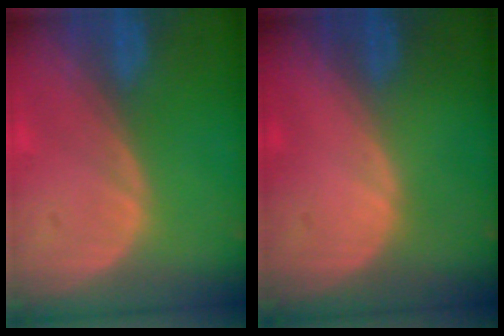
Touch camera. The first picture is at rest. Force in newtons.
{"total": 0.6, "press": 0.1, "slide": 0.6}